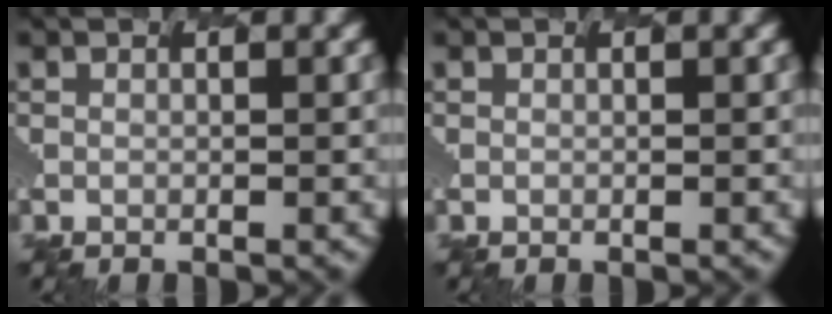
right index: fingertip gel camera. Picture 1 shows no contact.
{"total": 0.0}